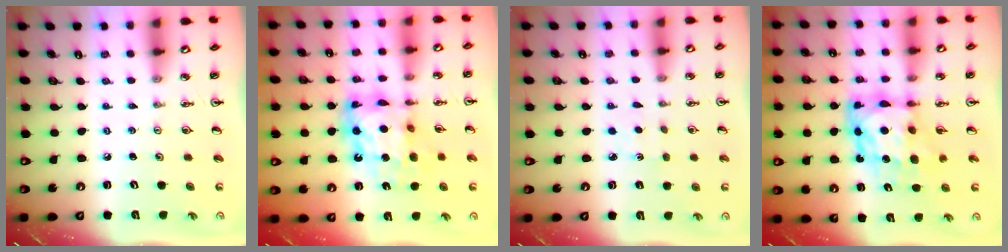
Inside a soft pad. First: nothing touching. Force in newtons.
{"total": 14.0, "press": 13.9, "slide": 1.6}
{"total": 2.4, "press": 2.3, "slide": 0.3}
{"total": 10.8, "press": 10.7, "slide": 1.2}